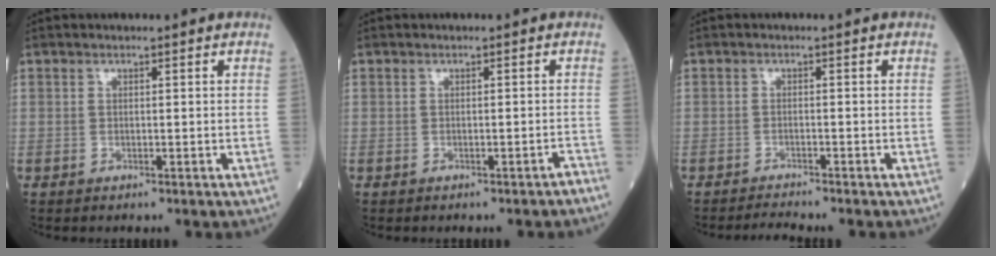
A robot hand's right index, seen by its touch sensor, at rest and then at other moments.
{"total": 0.9, "force": [-0.7, 0.0, 0.5], "torque": [-0.010, 0.006, -0.009]}
{"total": 2.2, "force": [-2.1, -0.7, 0.2], "torque": [-0.008, -0.010, -0.037]}